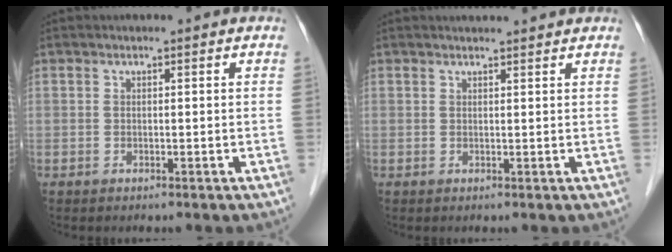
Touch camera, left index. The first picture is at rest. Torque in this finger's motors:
{"motor_torque": [0.20, -0.31, -0.05, -0.01]}